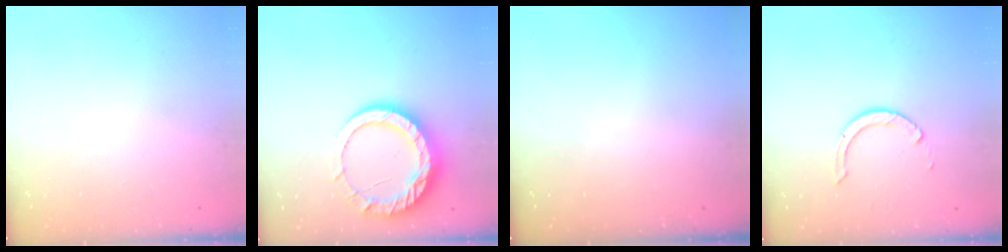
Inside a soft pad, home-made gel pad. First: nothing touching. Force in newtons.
{"total": 14.3, "press": 14.3, "slide": 1.3}
{"total": 0.0}
{"total": 7.0, "press": 6.9, "slide": 0.8}